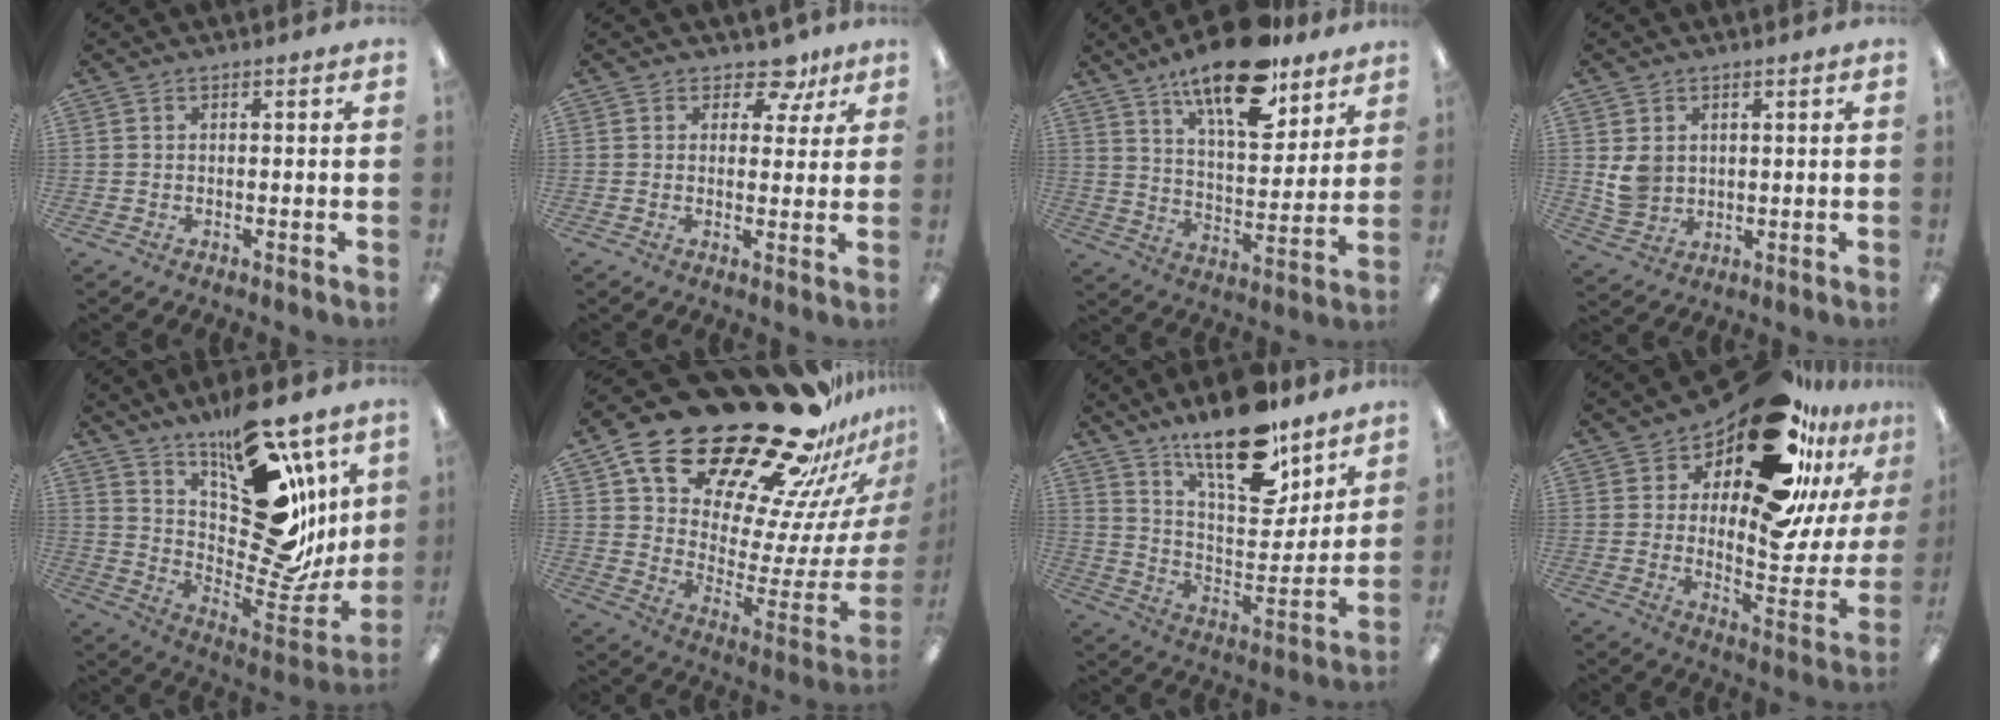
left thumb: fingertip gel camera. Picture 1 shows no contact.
{"total": 7.2, "force": [4.8, 4.1, 3.5], "torque": [-0.043, -0.021, 0.082]}
{"total": 18.0, "force": [13.4, 6.3, 10.3], "torque": [-0.164, -0.078, 0.224]}
{"total": 5.7, "force": [1.8, 5.0, 2.1], "torque": [-0.031, 0.004, 0.038]}
{"total": 23.3, "force": [10.7, 11.1, 17.5], "torque": [-0.224, -0.094, 0.191]}
{"total": 31.0, "force": [24.6, 11.0, 15.3], "torque": [-0.217, -0.198, 0.442]}
{"total": 19.8, "force": [15.4, 6.9, 10.3], "torque": [-0.164, -0.106, 0.263]}
{"total": 20.3, "force": [14.9, 8.3, 11.0], "torque": [-0.137, -0.129, 0.245]}